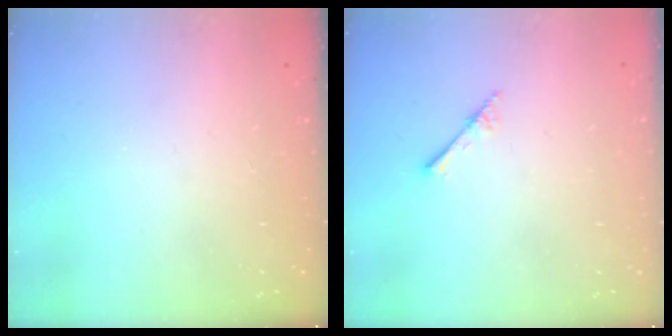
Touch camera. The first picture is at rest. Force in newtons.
{"total": 2.3, "press": 2.2, "slide": 0.2}